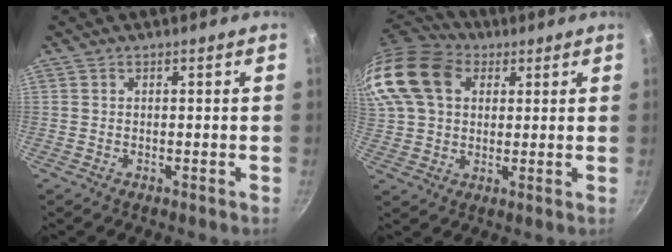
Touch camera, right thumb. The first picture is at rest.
{"total": 20.9, "force": [7.0, 15.6, 12.2], "torque": [-0.274, 0.030, 0.120]}